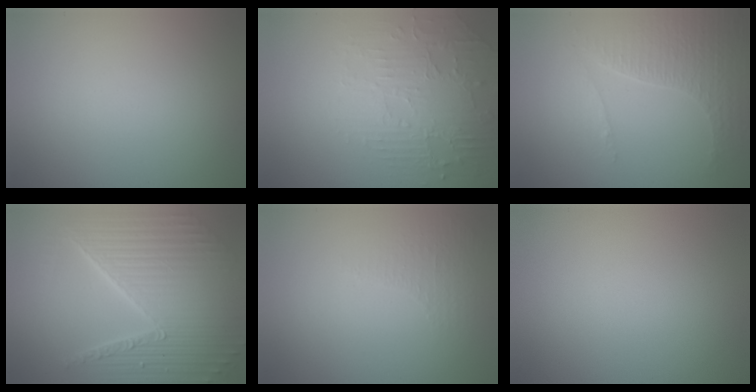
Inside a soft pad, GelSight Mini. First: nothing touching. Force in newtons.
{"total": 2.6, "press": 2.1, "slide": 1.5}
{"total": 4.3, "press": 3.0, "slide": 3.0}
{"total": 9.9, "press": 6.3, "slide": 7.7}
{"total": 0.9, "press": 0.5, "slide": 0.8}
{"total": 0.0}